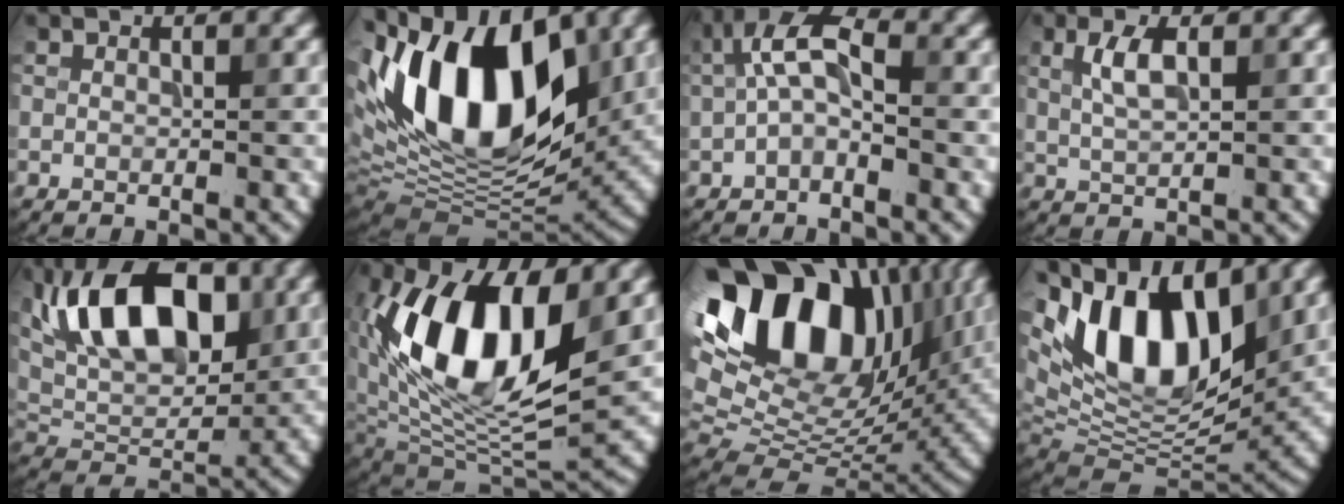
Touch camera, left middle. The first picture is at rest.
{"total": 15.9, "force": [5.1, 8.5, 12.4], "torque": [-0.198, 0.017, 0.078]}
{"total": 4.1, "force": [-0.3, 1.9, 3.6], "torque": [-0.071, 0.018, -0.015]}
{"total": 2.7, "force": [0.9, 0.9, 2.3], "torque": [-0.049, 0.004, 0.018]}
{"total": 11.3, "force": [3.7, 5.9, 8.9], "torque": [-0.139, 0.007, 0.055]}
{"total": 12.8, "force": [3.2, 7.0, 10.3], "torque": [-0.185, -0.011, 0.057]}
{"total": 18.2, "force": [7.4, 11.1, 12.4], "torque": [-0.228, 0.039, 0.125]}
{"total": 13.7, "force": [6.1, 6.9, 10.1], "torque": [-0.165, 0.019, 0.102]}